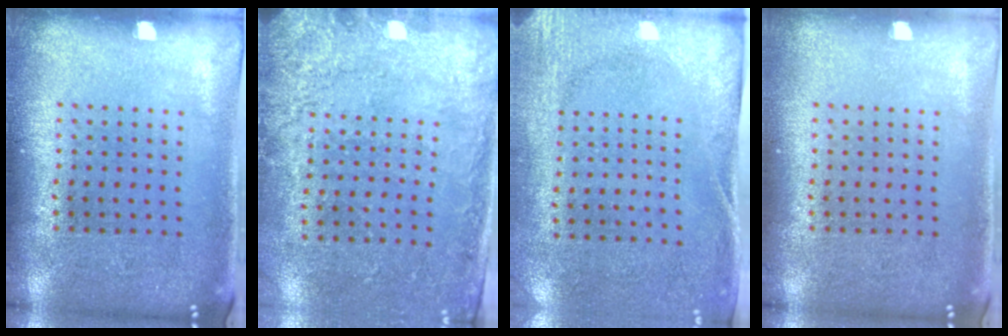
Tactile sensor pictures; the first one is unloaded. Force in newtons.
{"total": 2.7, "press": 2.2, "slide": 1.5}
{"total": 2.7, "press": 2.1, "slide": 1.7}
{"total": 0.0}